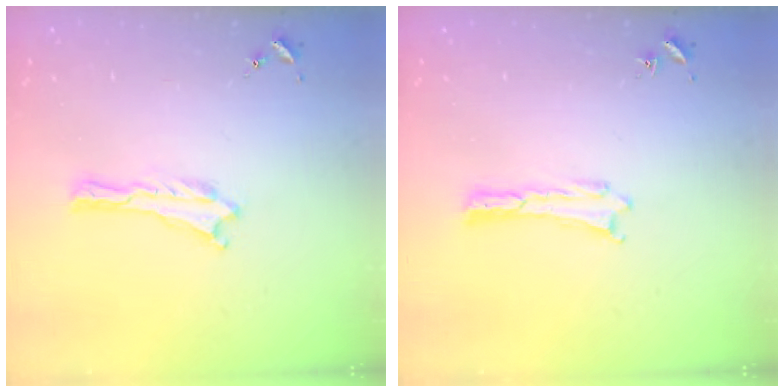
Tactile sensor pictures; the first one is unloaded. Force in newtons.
{"total": 0.0}